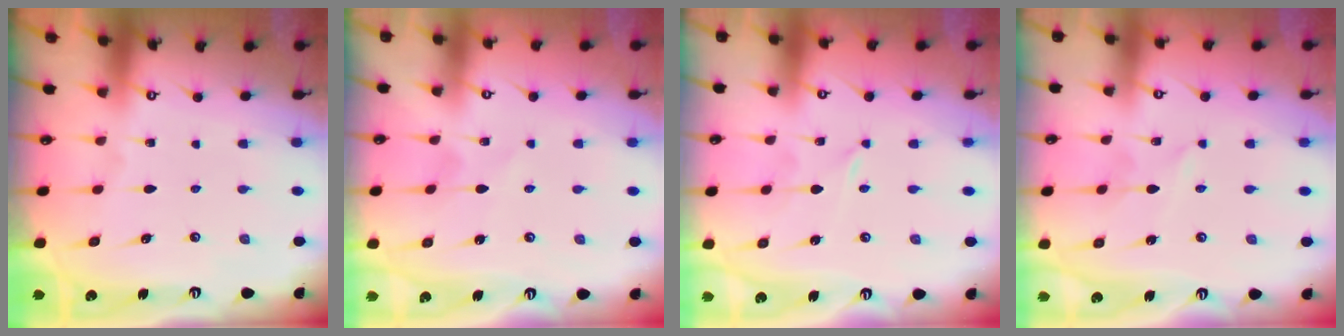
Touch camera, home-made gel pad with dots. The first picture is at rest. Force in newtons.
{"total": 2.2, "press": 2.2, "slide": 0.3}
{"total": 0.0}
{"total": 1.6, "press": 1.6, "slide": 0.1}